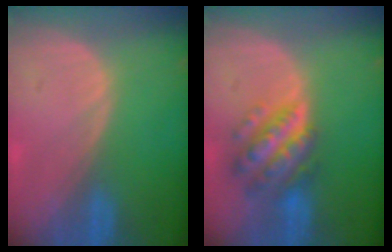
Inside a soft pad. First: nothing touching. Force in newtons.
{"total": 7.7, "press": 7.7, "slide": 0.5}